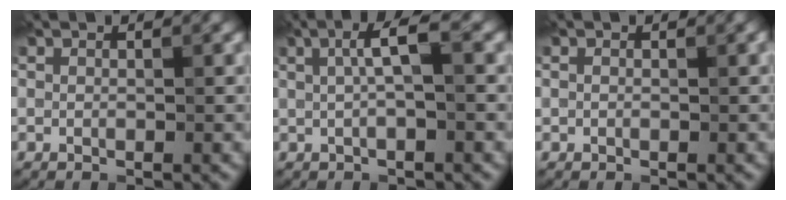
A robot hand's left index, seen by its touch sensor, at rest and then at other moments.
{"total": 3.2, "force": [0.6, 0.6, 3.1], "torque": [-0.054, 0.010, 0.008]}
{"total": 0.6, "force": [0.1, 0.5, 0.3], "torque": [-0.006, 0.000, 0.002]}